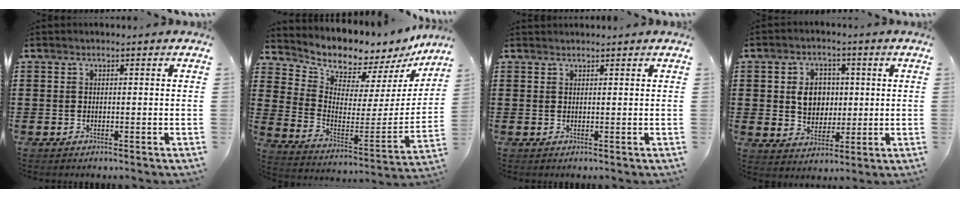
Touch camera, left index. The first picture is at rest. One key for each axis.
{"total": 6.3, "fx": 6.2, "fy": 1.1, "fz": -0.2, "tx": -0.034, "ty": -0.071, "tz": 0.101}
{"total": 0.8, "fx": 0.8, "fy": 0.1, "fz": 0.0, "tx": -0.002, "ty": -0.001, "tz": 0.017}
{"total": 6.1, "fx": 0.9, "fy": 5.0, "fz": 3.5, "tx": -0.077, "ty": 0.015, "tz": 0.011}